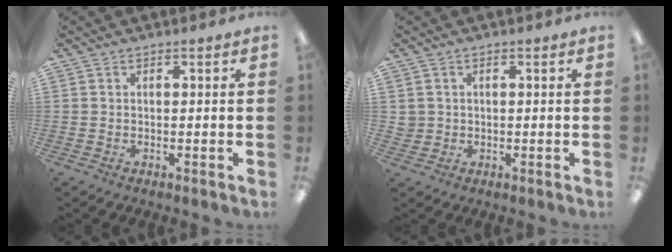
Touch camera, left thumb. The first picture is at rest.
{"total": 2.0, "force": [0.4, 2.0, 0.1], "torque": [-0.005, 0.002, 0.005]}